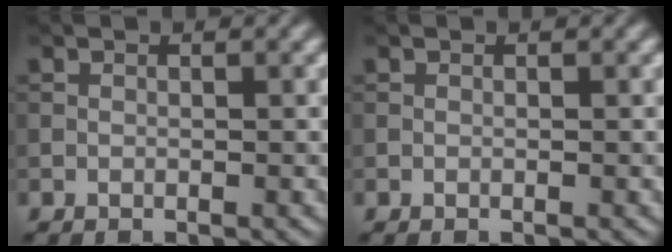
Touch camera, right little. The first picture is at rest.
{"total": 0.0}